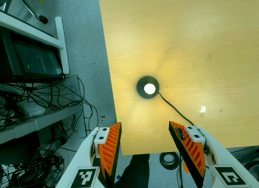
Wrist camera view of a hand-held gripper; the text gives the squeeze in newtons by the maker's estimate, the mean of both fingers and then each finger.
{"total": 0.0}